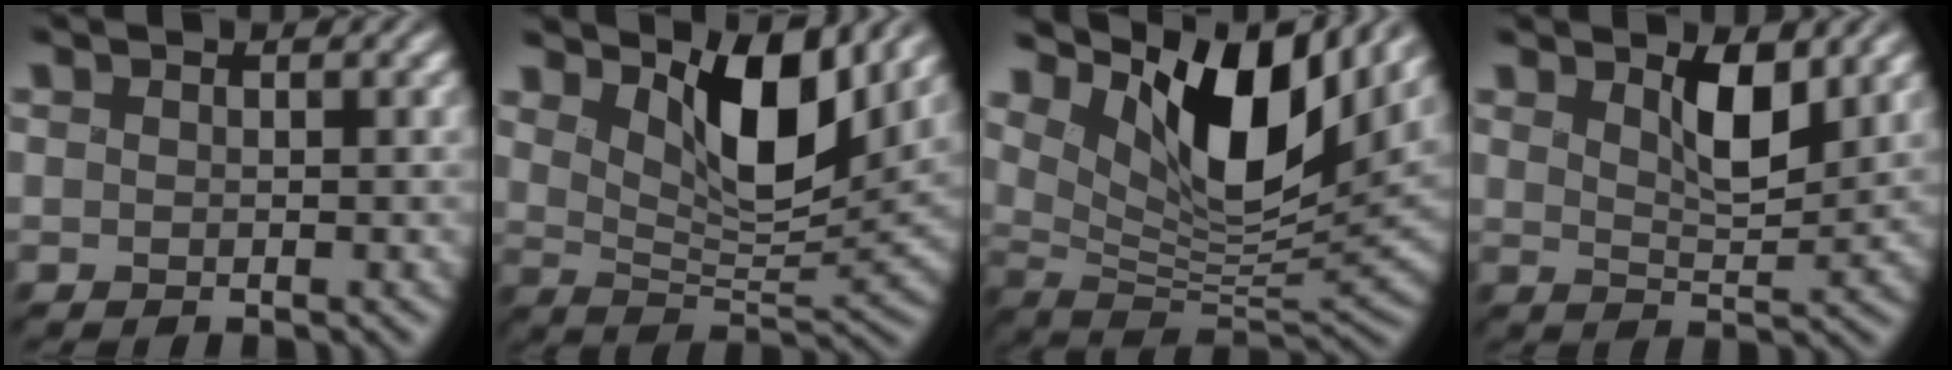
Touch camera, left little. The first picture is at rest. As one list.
[{"total": 6.9, "force": [3.6, 2.6, 5.3], "torque": [-0.091, -0.012, 0.052]}, {"total": 11.6, "force": [5.9, 4.9, 8.7], "torque": [-0.148, -0.002, 0.103]}, {"total": 3.6, "force": [1.8, 1.2, 3.0], "torque": [-0.055, -0.006, 0.026]}]